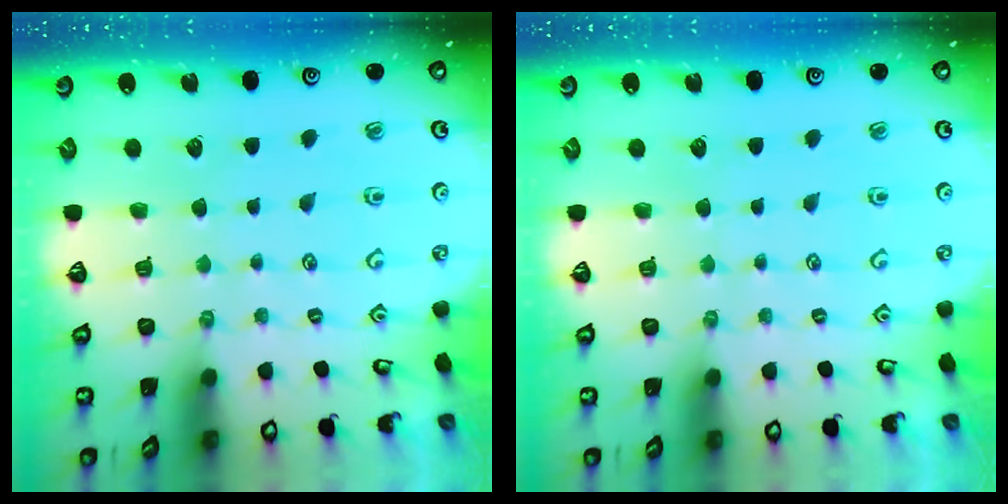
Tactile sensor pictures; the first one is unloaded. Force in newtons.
{"total": 0.0}